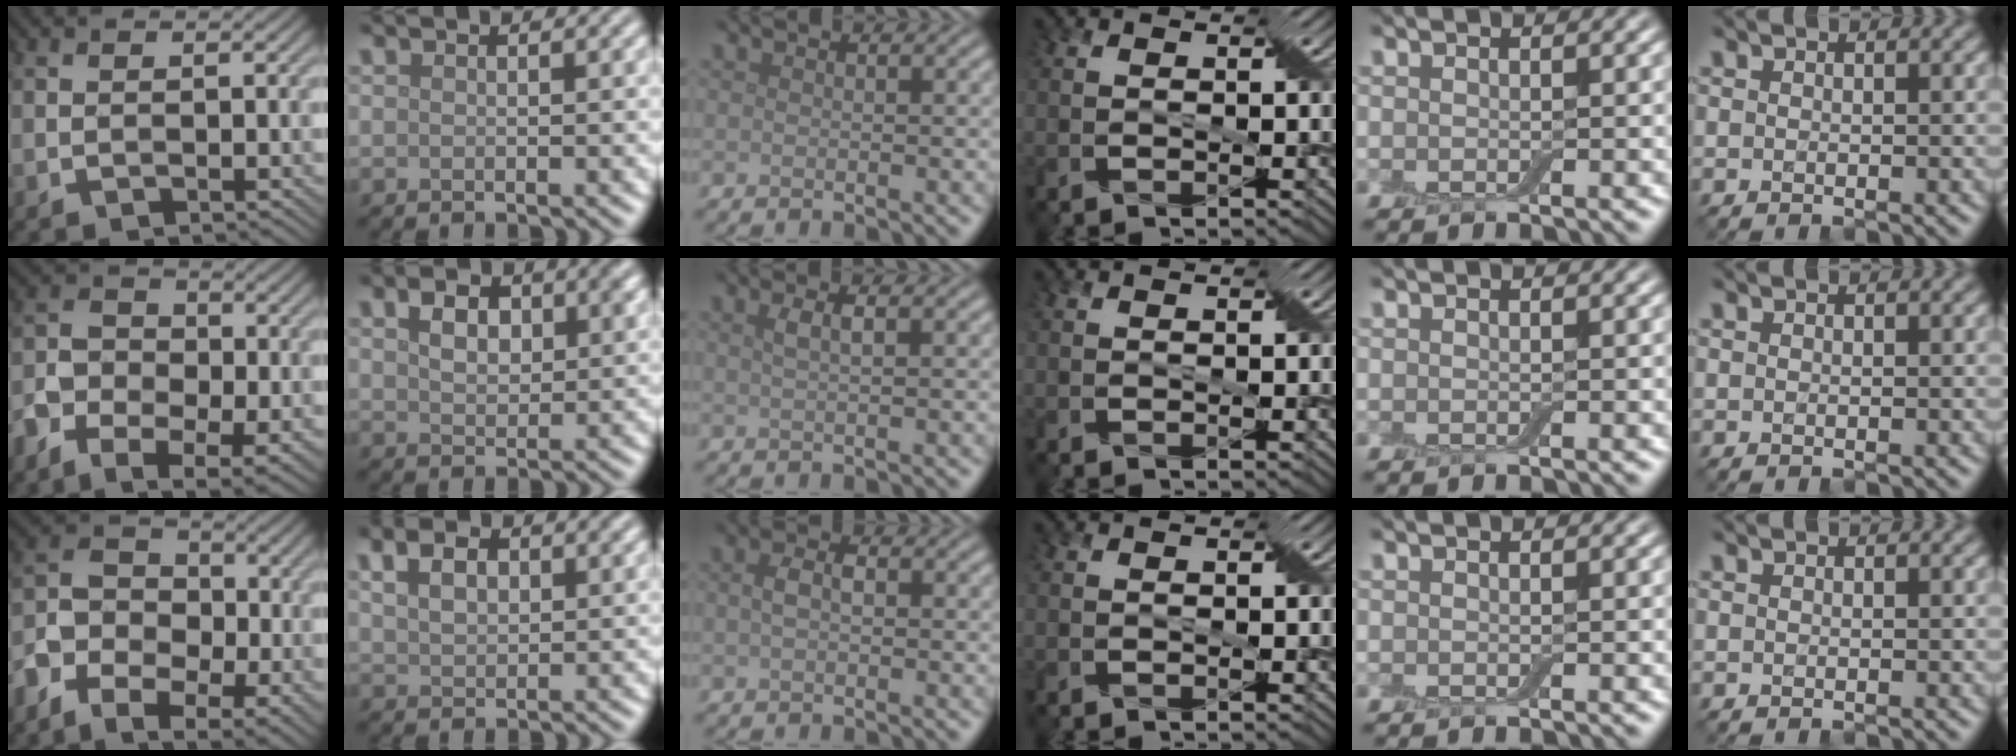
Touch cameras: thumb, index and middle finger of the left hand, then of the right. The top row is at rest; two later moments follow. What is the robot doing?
{"motion": "squeeze", "object": "air blower"}